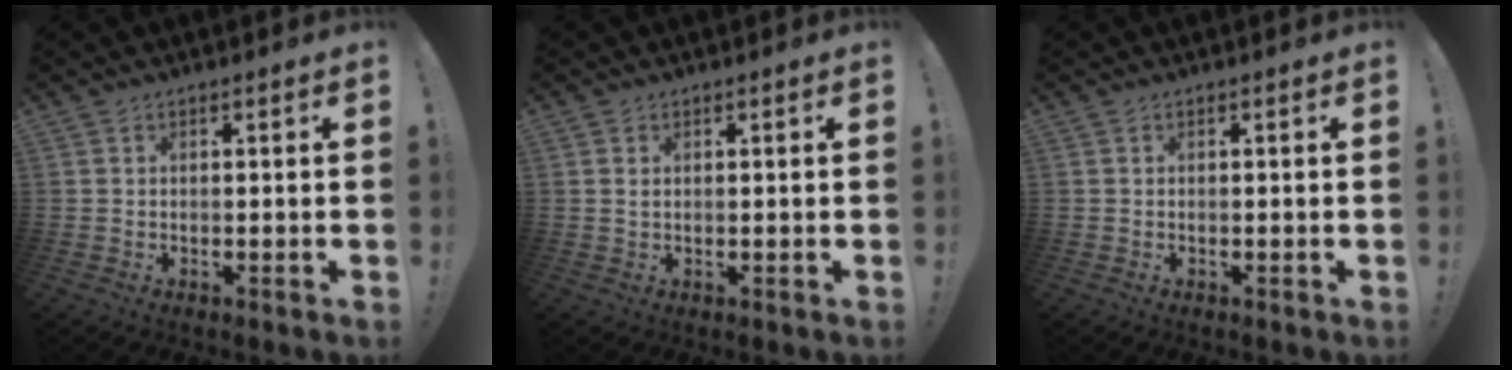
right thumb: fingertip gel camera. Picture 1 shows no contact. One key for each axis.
{"total": 0.8, "fx": 0.5, "fy": 0.5, "fz": 0.4, "tx": -0.001, "ty": -0.001, "tz": 0.007}
{"total": 0.0}